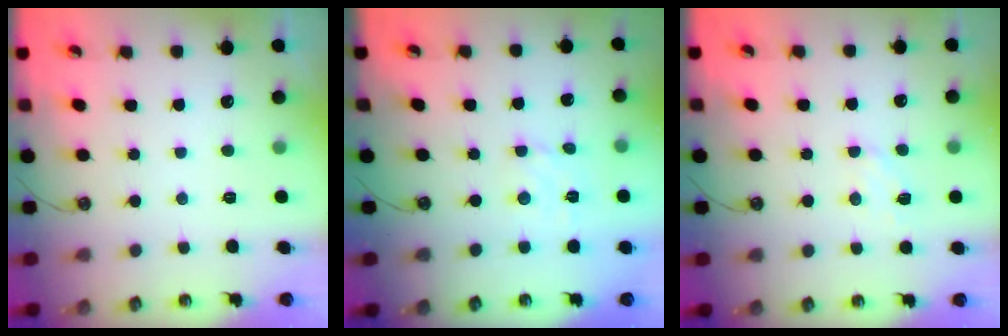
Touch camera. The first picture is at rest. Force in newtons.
{"total": 2.8, "press": 2.8, "slide": 0.4}
{"total": 7.1, "press": 7.0, "slide": 0.6}